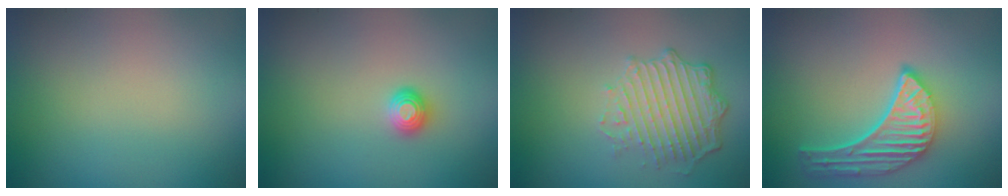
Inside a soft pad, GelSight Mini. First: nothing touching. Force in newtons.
{"total": 1.1, "press": 1.1, "slide": 0.1}
{"total": 4.1, "press": 3.2, "slide": 2.5}
{"total": 5.1, "press": 3.9, "slide": 3.3}